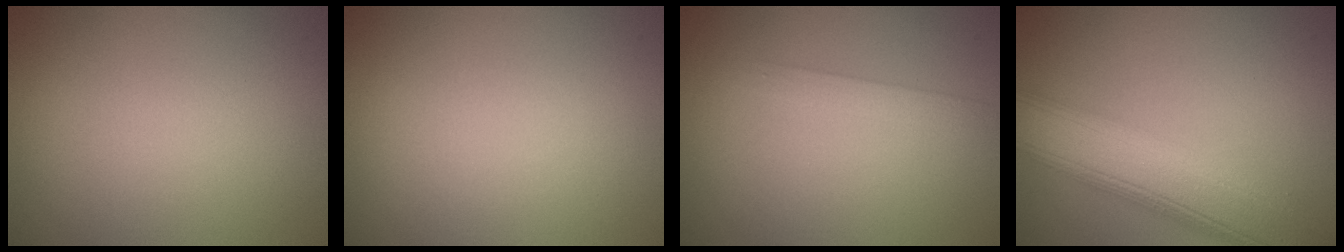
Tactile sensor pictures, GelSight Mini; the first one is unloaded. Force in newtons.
{"total": 0.0}
{"total": 1.3, "press": 1.3, "slide": 0.1}
{"total": 10.2, "press": 10.2, "slide": 0.7}